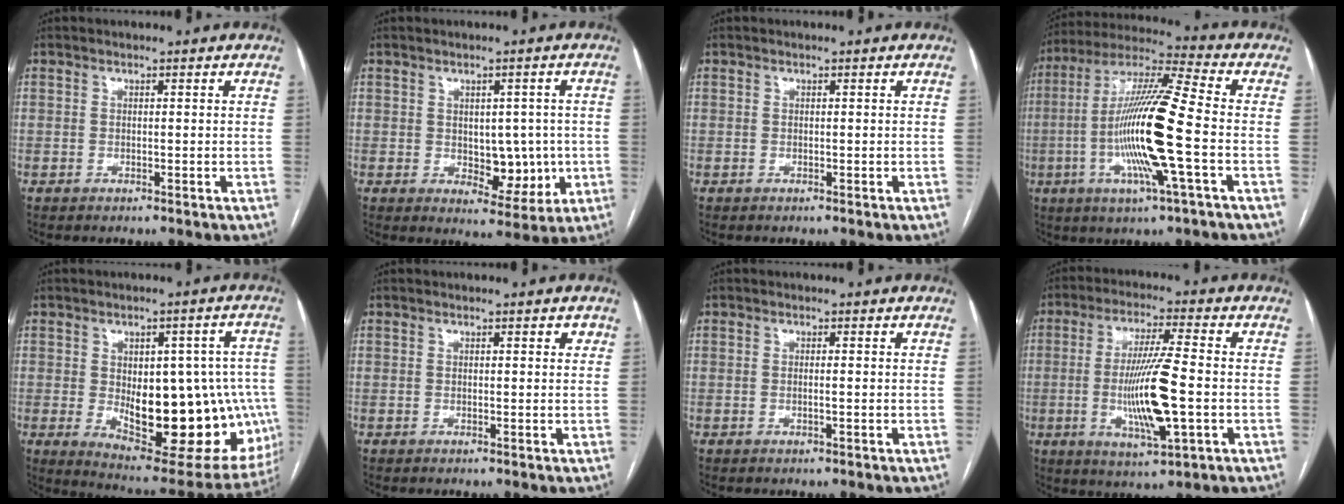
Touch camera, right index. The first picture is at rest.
{"total": 6.8, "force": [-0.5, 4.1, 5.4], "torque": [-0.059, 0.004, 0.007]}
{"total": 0.0}
{"total": 17.3, "force": [-3.3, 0.1, 17.0], "torque": [-0.336, -0.006, -0.071]}
{"total": 23.0, "force": [-2.9, 10.2, 20.4], "torque": [-0.219, 0.012, -0.010]}
{"total": 0.8, "force": [0.4, 0.4, 0.6], "torque": [-0.005, 0.001, 0.001]}
{"total": 0.8, "force": [-0.1, 0.0, 0.8], "torque": [-0.015, 0.000, -0.002]}
{"total": 12.4, "force": [-2.1, 0.9, 12.2], "torque": [-0.235, -0.012, -0.038]}